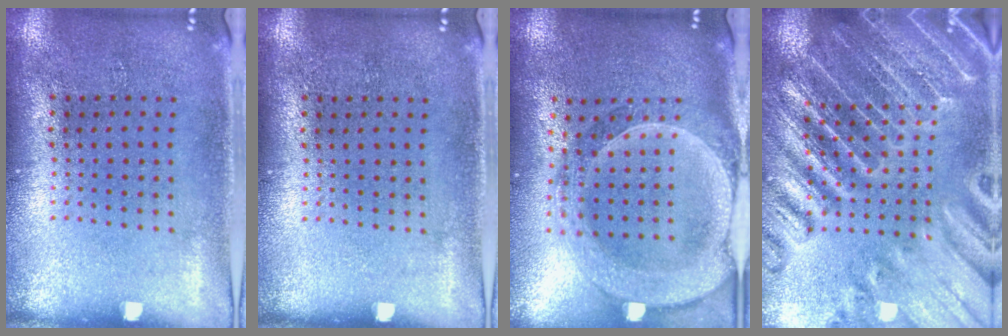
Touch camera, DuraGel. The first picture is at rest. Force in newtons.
{"total": 0.0}
{"total": 2.7, "press": 2.4, "slide": 1.1}
{"total": 4.2, "press": 3.9, "slide": 1.5}